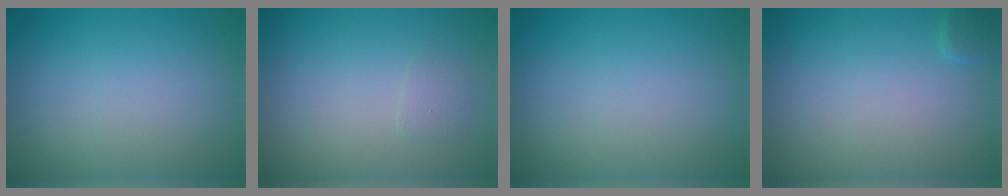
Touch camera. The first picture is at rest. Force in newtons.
{"total": 0.8, "press": 0.8, "slide": 0.0}
{"total": 0.0}
{"total": 1.0, "press": 1.0, "slide": 0.1}